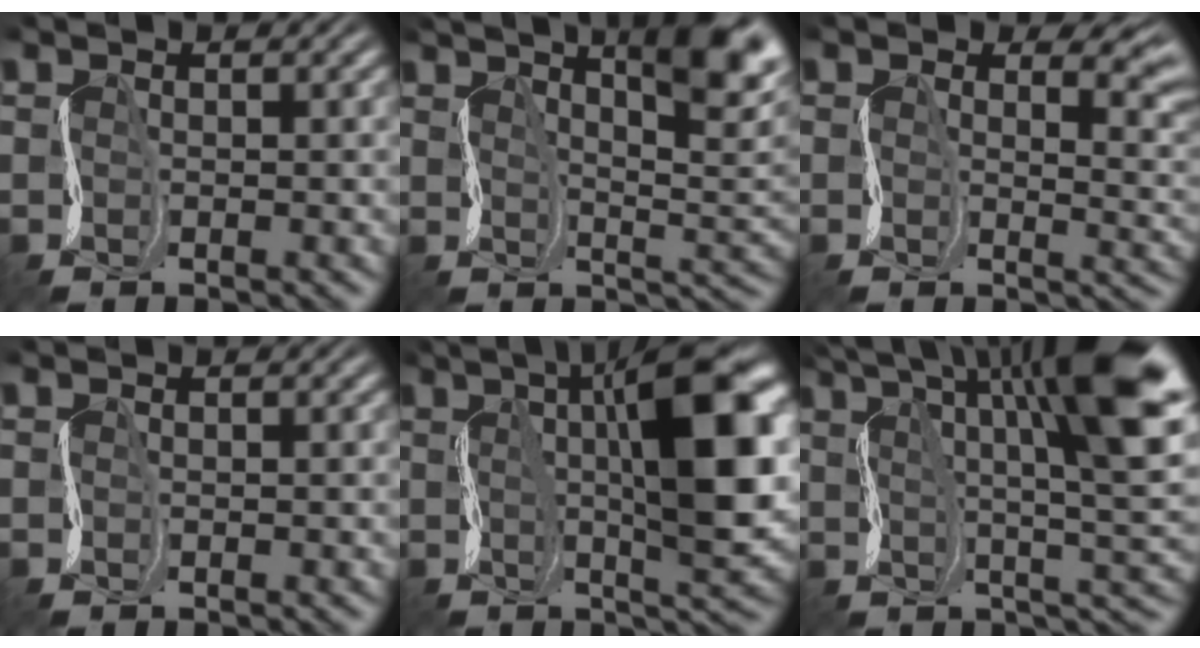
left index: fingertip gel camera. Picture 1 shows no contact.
{"total": 10.6, "force": [5.3, 3.0, 8.8], "torque": [-0.116, 0.015, 0.073]}
{"total": 5.0, "force": [2.0, 2.6, 3.8], "torque": [-0.049, -0.008, 0.029]}
{"total": 0.0}
{"total": 12.6, "force": [2.6, 3.5, 11.8], "torque": [-0.169, 0.009, 0.040]}
{"total": 13.6, "force": [5.5, 3.3, 12.0], "torque": [-0.200, 0.011, 0.093]}